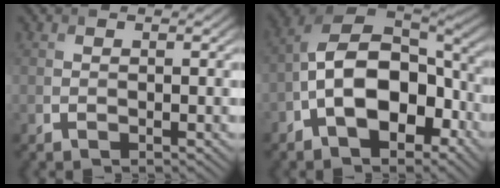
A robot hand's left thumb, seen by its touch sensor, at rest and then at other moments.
{"total": 14.2, "force": [-4.2, 8.1, 10.9], "torque": [-0.200, -0.001, -0.088]}